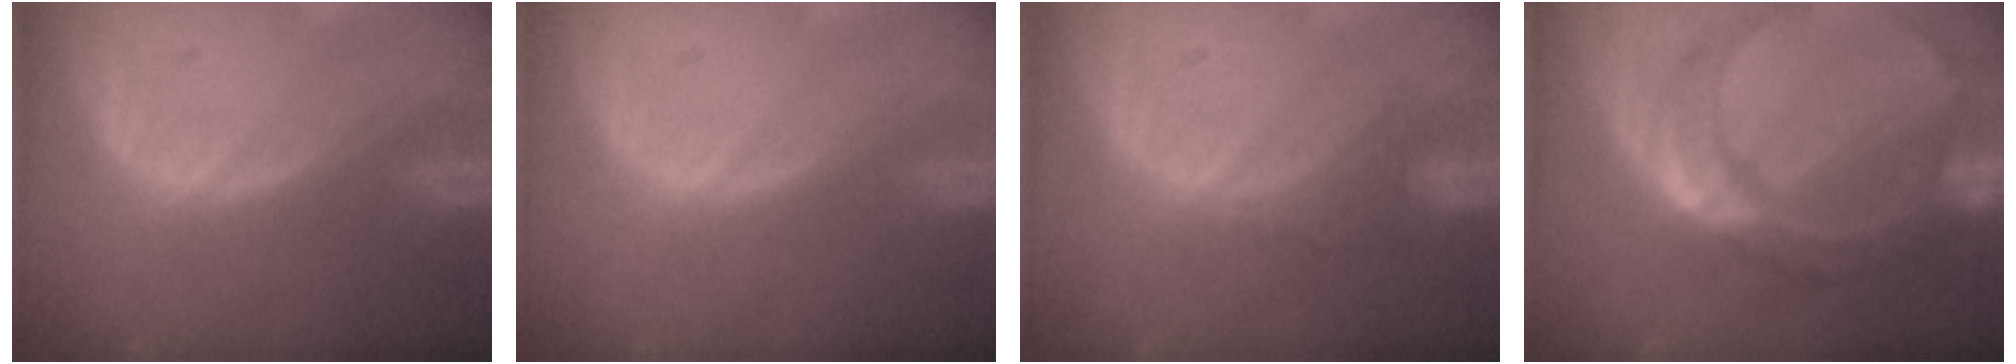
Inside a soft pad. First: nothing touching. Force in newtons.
{"total": 0.0}
{"total": 3.3, "press": 3.2, "slide": 0.7}
{"total": 11.0, "press": 11.0, "slide": 1.1}